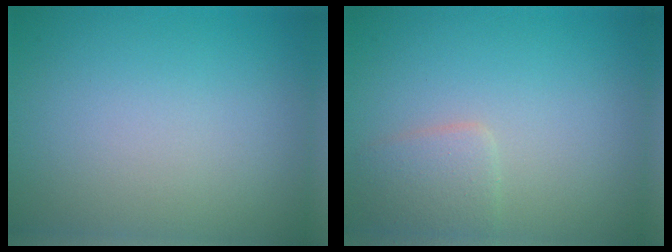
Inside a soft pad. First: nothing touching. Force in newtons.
{"total": 2.1, "press": 2.1, "slide": 0.1}